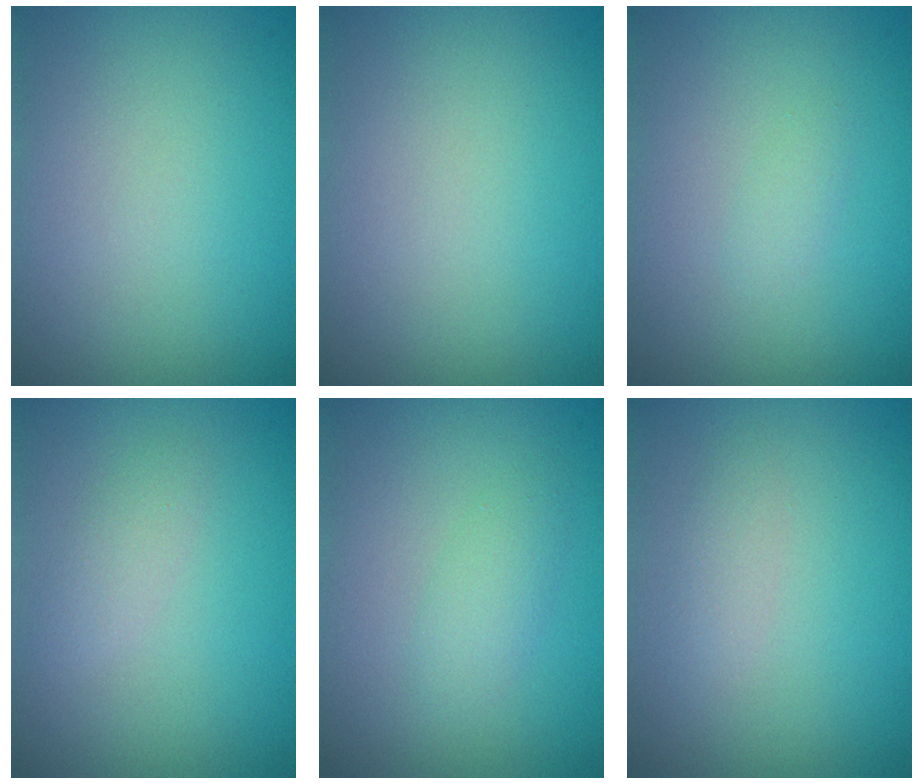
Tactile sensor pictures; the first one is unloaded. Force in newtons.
{"total": 0.0}
{"total": 0.8, "press": 0.8, "slide": 0.1}
{"total": 1.3, "press": 1.3, "slide": 0.0}
{"total": 1.5, "press": 1.5, "slide": 0.1}
{"total": 1.1, "press": 1.1, "slide": 0.0}